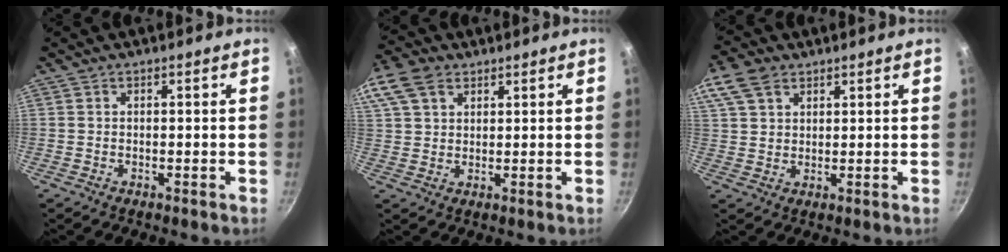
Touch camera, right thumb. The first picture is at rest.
{"total": 11.6, "force": [5.9, 7.9, 6.2], "torque": [-0.133, 0.022, 0.111]}
{"total": 8.6, "force": [4.7, 5.6, 4.5], "torque": [-0.082, 0.005, 0.087]}